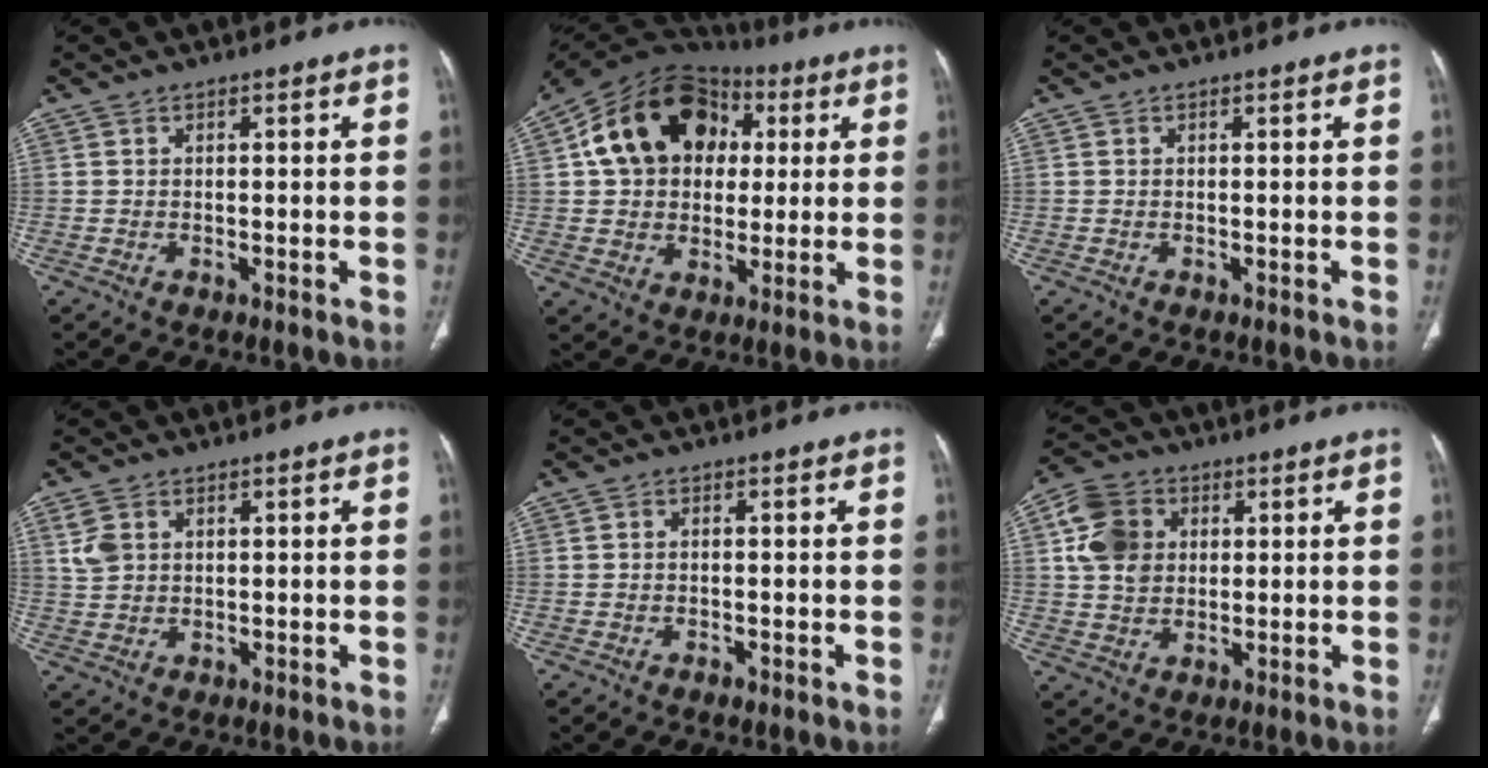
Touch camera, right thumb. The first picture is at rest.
{"total": 20.1, "force": [4.5, 15.3, 12.2], "torque": [-0.182, 0.025, 0.071]}
{"total": 0.0}
{"total": 3.8, "force": [1.6, 2.7, 2.1], "torque": [-0.042, -0.001, 0.043]}
{"total": 0.8, "force": [-0.6, 0.4, 0.4], "torque": [-0.006, 0.002, -0.009]}
{"total": 9.7, "force": [2.4, 7.9, 5.1], "torque": [-0.080, 0.002, 0.042]}